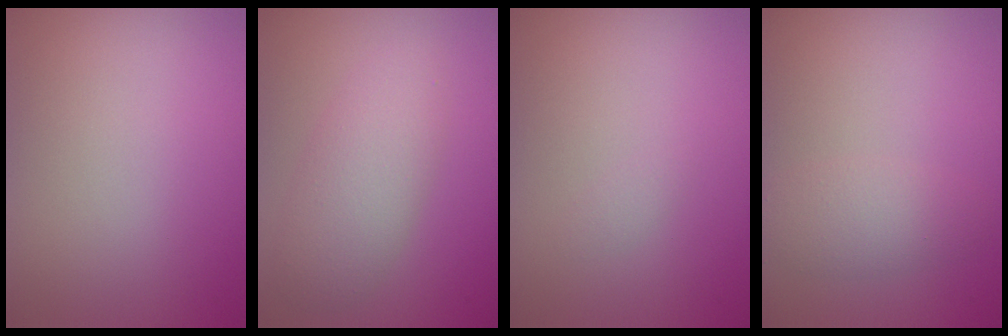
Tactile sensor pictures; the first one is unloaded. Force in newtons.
{"total": 3.9, "press": 3.9, "slide": 0.1}
{"total": 0.5, "press": 0.5, "slide": 0.0}
{"total": 2.5, "press": 2.5, "slide": 0.2}